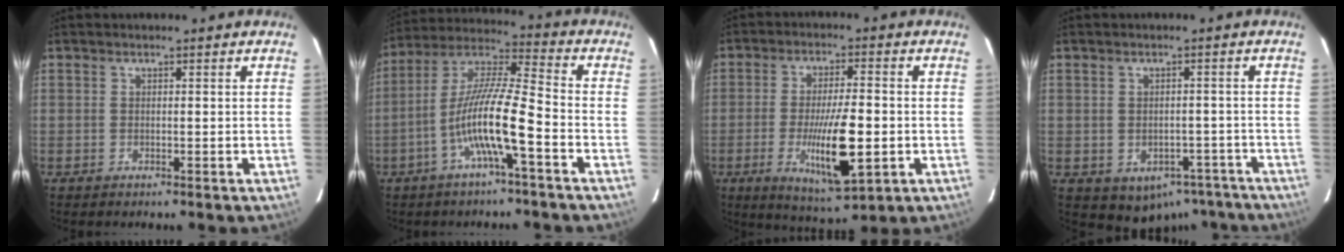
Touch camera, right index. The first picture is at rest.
{"total": 12.5, "force": [-4.5, 0.4, 11.6], "torque": [-0.228, 0.012, -0.089]}
{"total": 12.1, "force": [-2.9, 2.1, 11.6], "torque": [-0.201, -0.018, -0.042]}
{"total": 9.9, "force": [-6.0, 7.1, 3.5], "torque": [-0.044, 0.014, -0.069]}